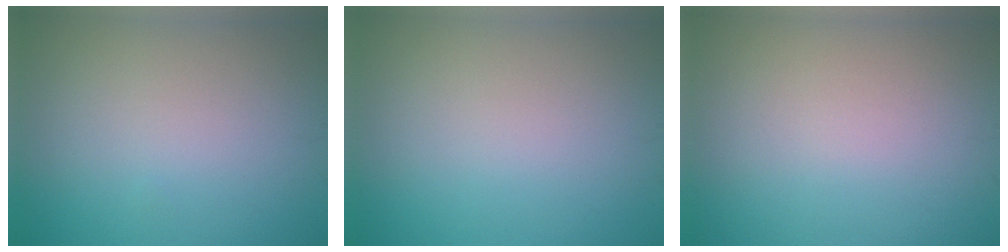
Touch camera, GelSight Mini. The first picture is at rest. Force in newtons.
{"total": 0.0}
{"total": 0.0}